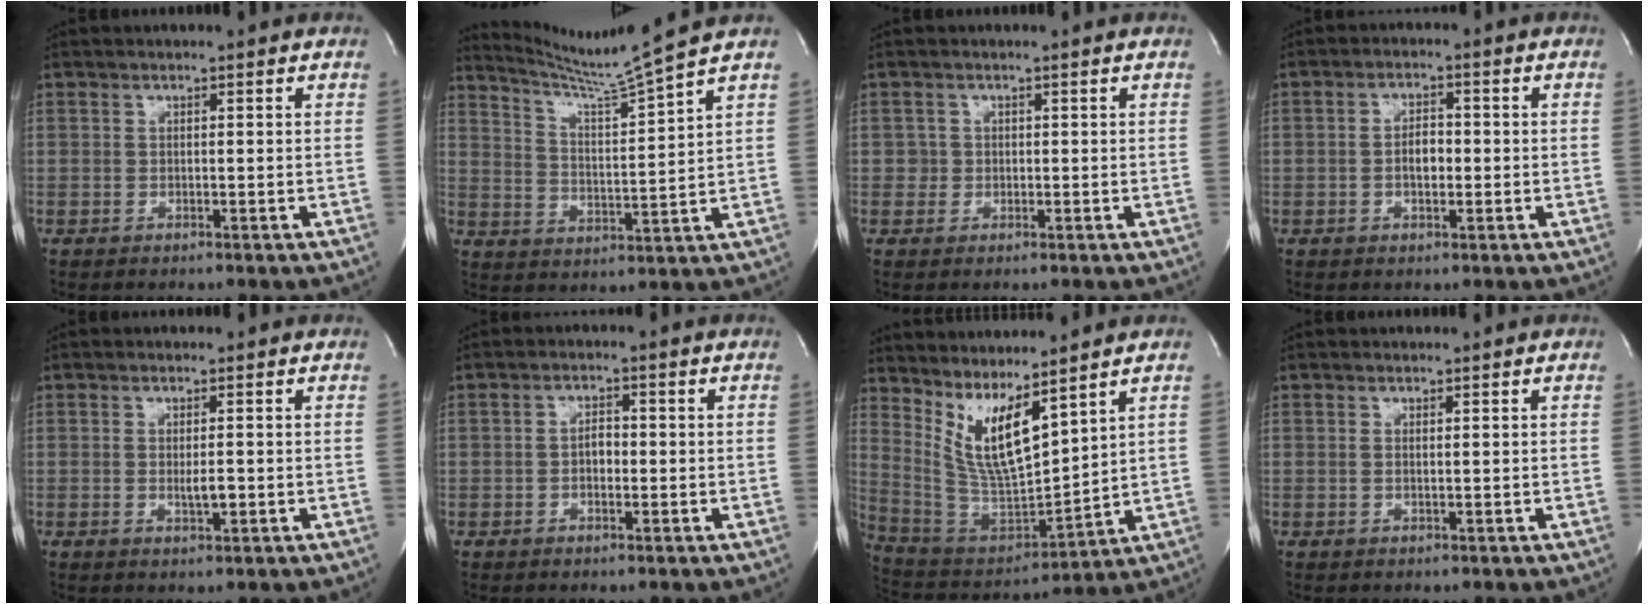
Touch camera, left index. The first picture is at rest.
{"total": 9.8, "force": [8.8, -3.6, 2.5], "torque": [-0.056, -0.046, 0.152]}
{"total": 1.2, "force": [0.2, 1.2, -0.1], "torque": [0.011, 0.004, 0.000]}
{"total": 3.4, "force": [-0.5, 1.6, 3.0], "torque": [-0.053, 0.005, -0.009]}
{"total": 2.2, "force": [-0.3, 0.6, 2.1], "torque": [-0.041, -0.002, -0.004]}
{"total": 2.5, "force": [-0.5, 1.3, 2.1], "torque": [-0.034, 0.005, -0.007]}
{"total": 10.2, "force": [6.4, 1.5, 7.7], "torque": [-0.168, -0.020, 0.144]}
{"total": 0.7, "force": [0.1, 0.0, 0.7], "torque": [-0.017, -0.002, 0.004]}